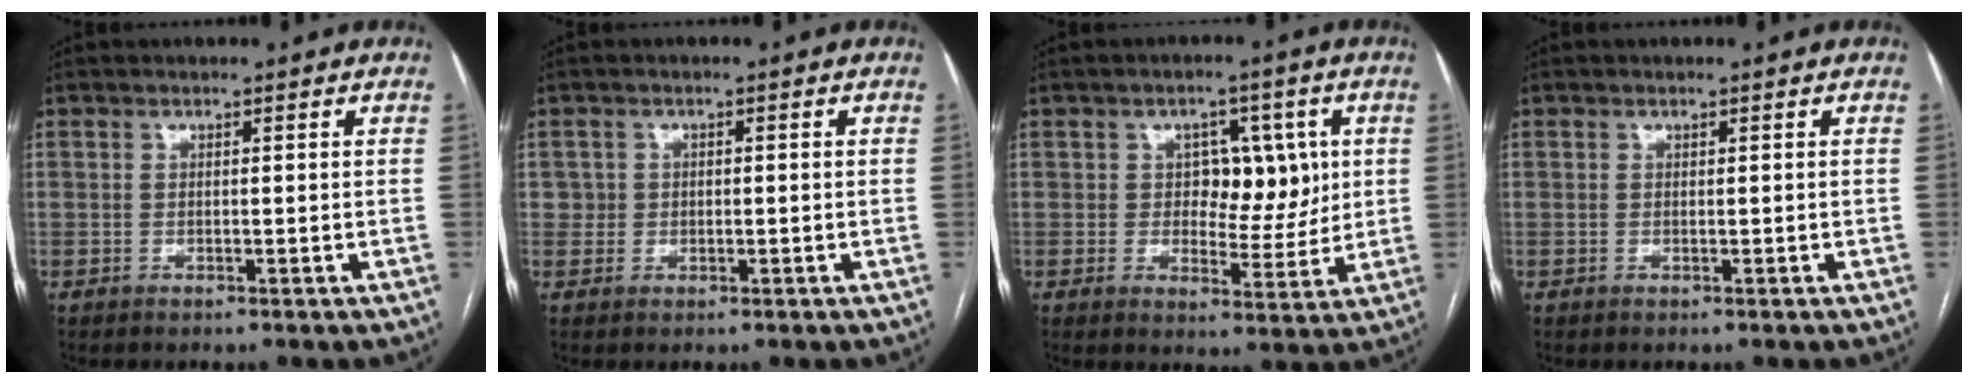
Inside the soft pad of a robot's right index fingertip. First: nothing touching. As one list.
[{"total": 1.7, "force": [0.0, 1.7, 0.0], "torque": [0.006, 0.011, -0.001]}, {"total": 4.9, "force": [1.0, 3.3, 3.6], "torque": [-0.039, 0.008, 0.018]}, {"total": 0.0}]